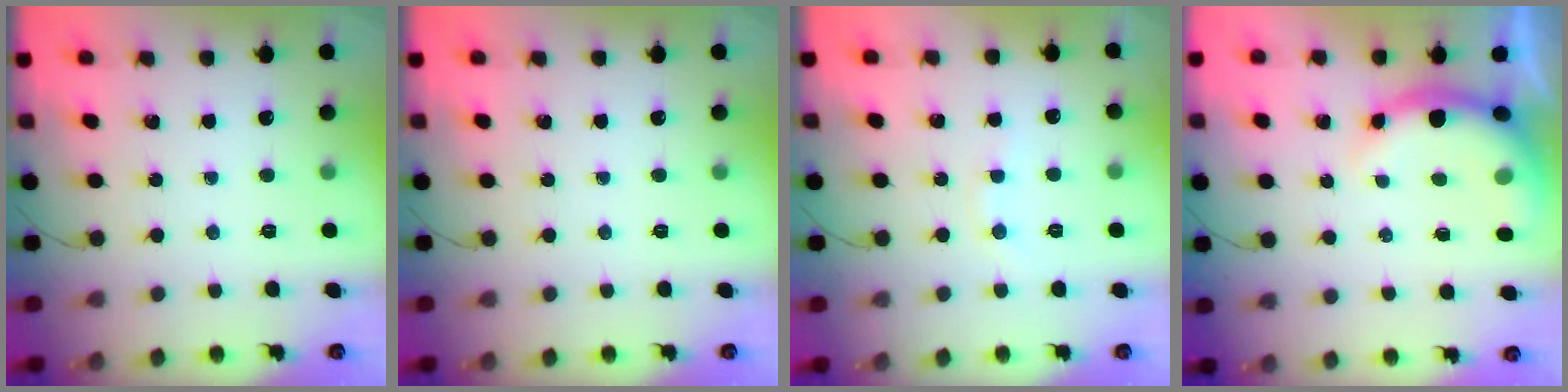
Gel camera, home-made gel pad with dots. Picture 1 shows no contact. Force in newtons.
{"total": 0.0}
{"total": 5.7, "press": 5.6, "slide": 1.0}
{"total": 7.0, "press": 6.8, "slide": 1.5}